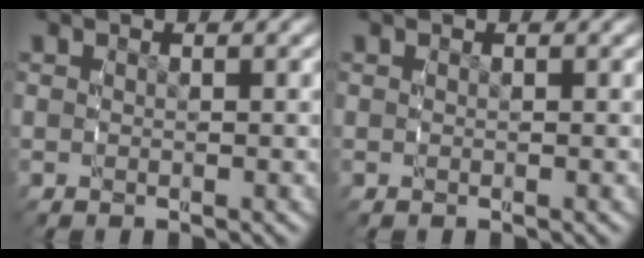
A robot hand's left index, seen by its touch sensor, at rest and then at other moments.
{"total": 0.0}